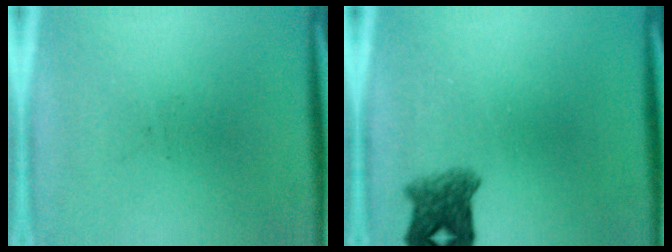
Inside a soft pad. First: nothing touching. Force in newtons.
{"total": 4.2}